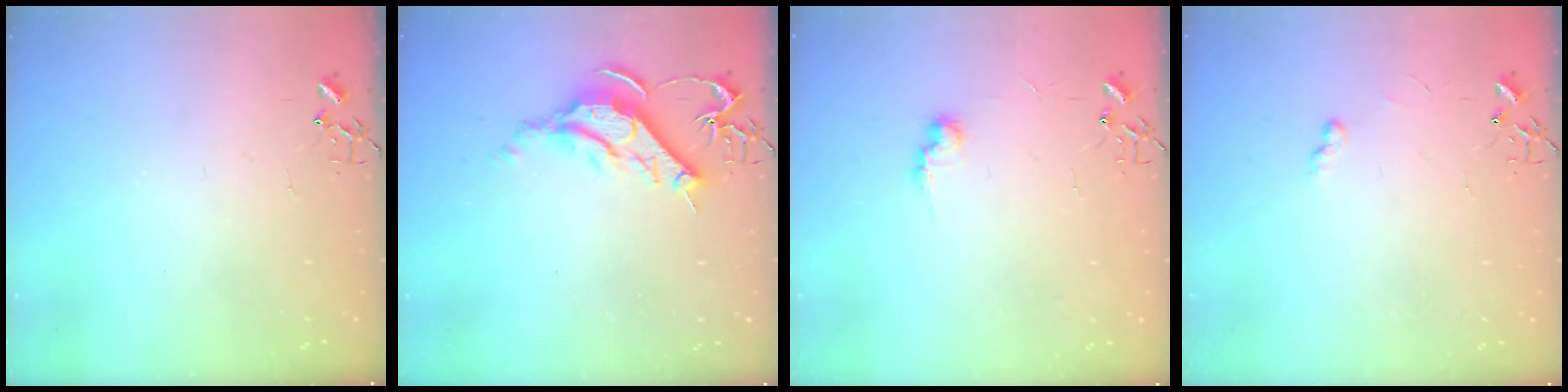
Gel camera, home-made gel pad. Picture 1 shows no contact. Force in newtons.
{"total": 12.1, "press": 12.0, "slide": 1.4}
{"total": 8.0, "press": 8.0, "slide": 0.7}
{"total": 4.6, "press": 4.5, "slide": 0.6}